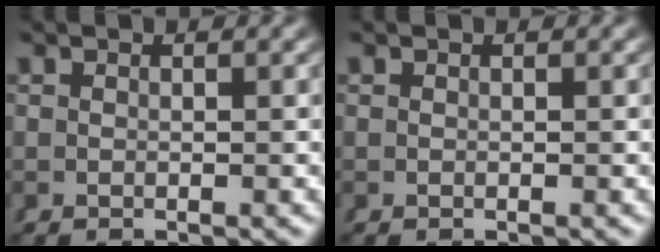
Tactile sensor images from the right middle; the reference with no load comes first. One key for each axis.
{"total": 0.0}